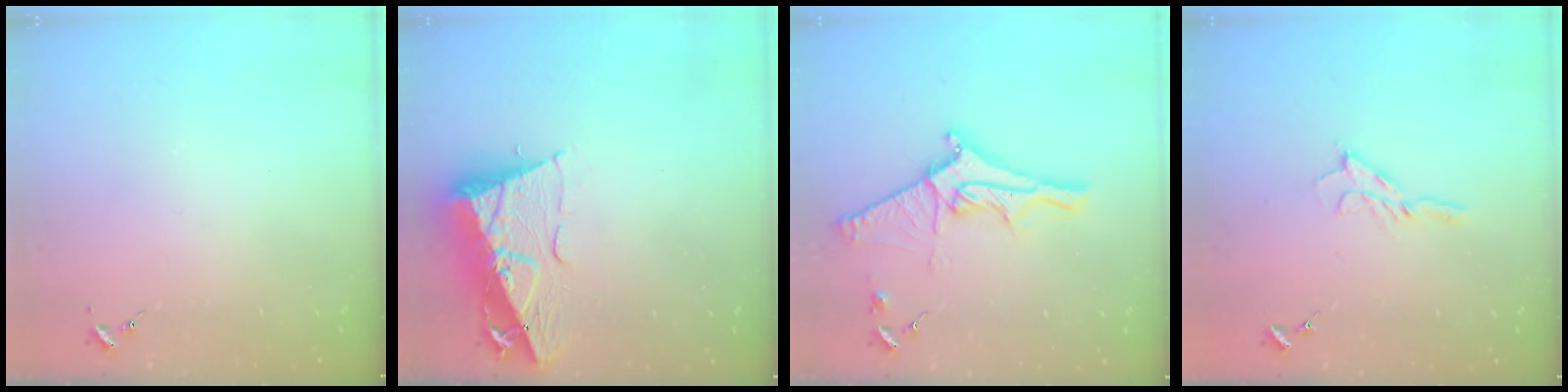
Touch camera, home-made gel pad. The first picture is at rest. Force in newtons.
{"total": 12.5, "press": 12.4, "slide": 1.3}
{"total": 14.1, "press": 14.1, "slide": 1.1}
{"total": 6.5, "press": 6.5, "slide": 0.7}